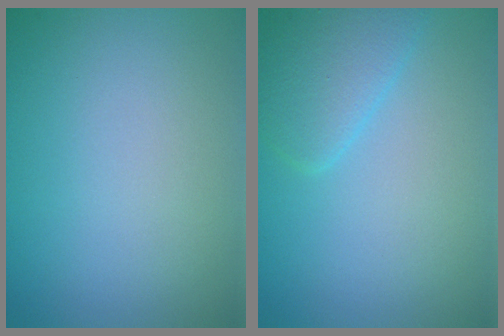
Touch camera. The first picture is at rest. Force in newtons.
{"total": 2.8, "press": 2.8, "slide": 0.2}